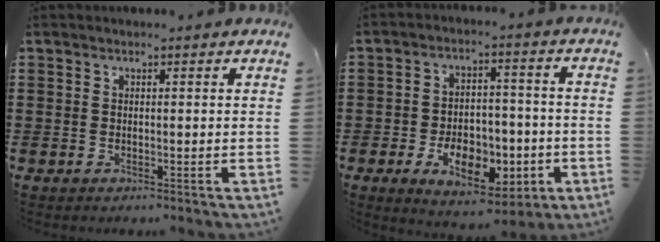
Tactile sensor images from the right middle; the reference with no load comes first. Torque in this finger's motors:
{"motor_torque": [1.29, -0.85, 0.84, 0.17]}